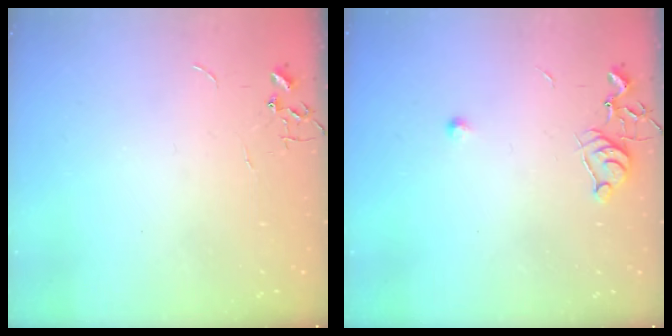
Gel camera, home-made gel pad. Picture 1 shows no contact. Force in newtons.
{"total": 6.3, "press": 6.2, "slide": 0.8}